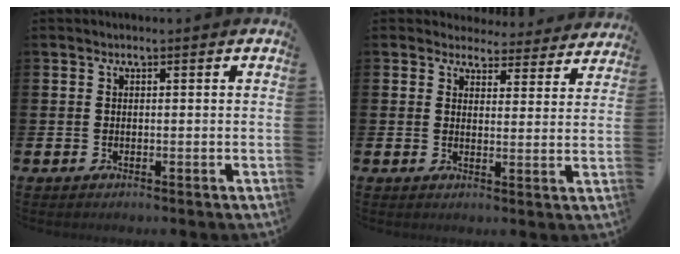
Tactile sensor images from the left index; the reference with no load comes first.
{"total": 4.0, "force": [3.7, 1.3, 0.0], "torque": [-0.002, -0.032, 0.063]}